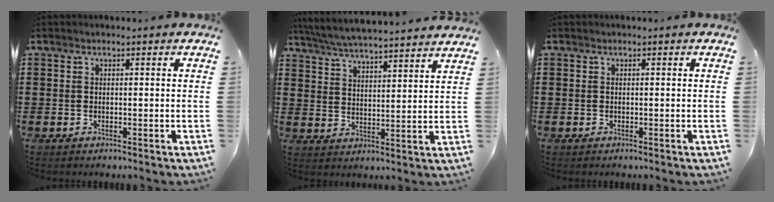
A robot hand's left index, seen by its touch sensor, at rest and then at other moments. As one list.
[{"total": 5.3, "force": [5.2, -0.5, 1.2], "torque": [-0.047, -0.036, 0.087]}, {"total": 0.0}]